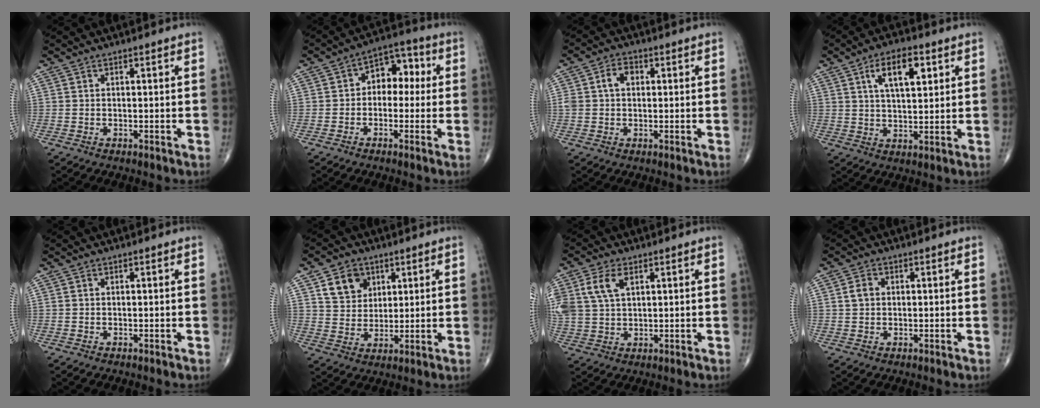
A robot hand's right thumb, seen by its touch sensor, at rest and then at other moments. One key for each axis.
{"total": 8.0, "fx": 0.4, "fy": 5.6, "fz": 5.7, "tx": -0.038, "ty": 0.034, "tz": -0.009}
{"total": 4.6, "fx": 0.9, "fy": 3.3, "fz": 3.1, "tx": -0.055, "ty": 0.017, "tz": 0.016}
{"total": 9.5, "fx": 3.8, "fy": 4.3, "fz": 7.6, "tx": -0.106, "ty": -0.010, "tz": 0.065}
{"total": 0.0}
{"total": 8.2, "fx": 3.7, "fy": 6.5, "fz": 3.3, "tx": -0.026, "ty": -0.018, "tz": 0.068}
{"total": 8.8, "fx": 3.4, "fy": 5.3, "fz": 6.2, "tx": -0.136, "ty": 0.003, "tz": 0.071}
{"total": 2.8, "fx": 0.5, "fy": 2.3, "fz": 1.6, "tx": -0.027, "ty": 0.005, "tz": 0.008}